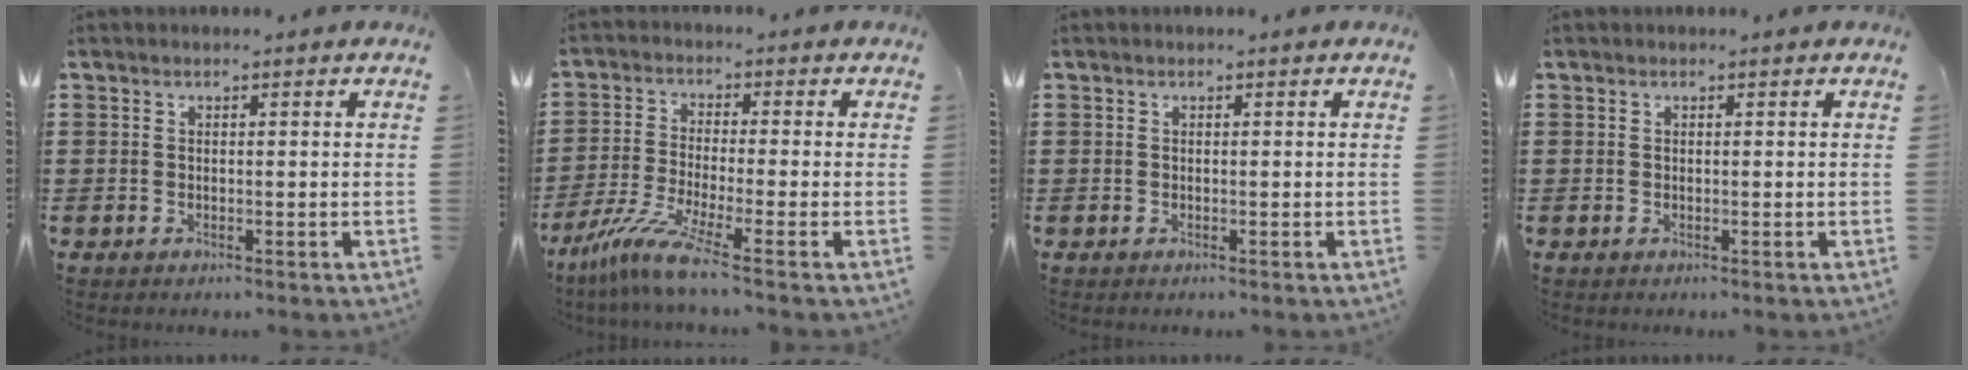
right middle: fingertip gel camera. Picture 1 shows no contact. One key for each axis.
{"total": 6.9, "fx": -4.8, "fy": -0.1, "fz": 5.0, "tx": -0.118, "ty": -0.026, "tz": -0.094}
{"total": 0.0}
{"total": 0.0}